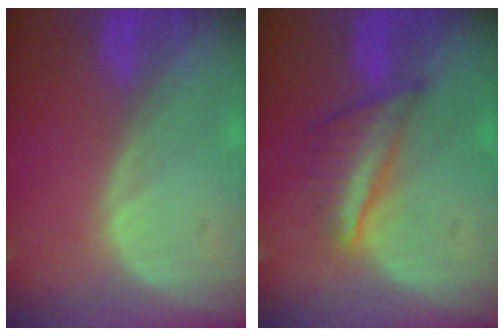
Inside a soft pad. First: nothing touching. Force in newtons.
{"total": 5.6, "press": 5.5, "slide": 1.1}